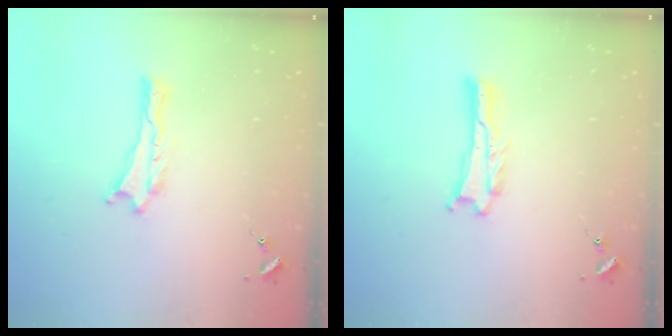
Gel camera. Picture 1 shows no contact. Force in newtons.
{"total": 0.0}